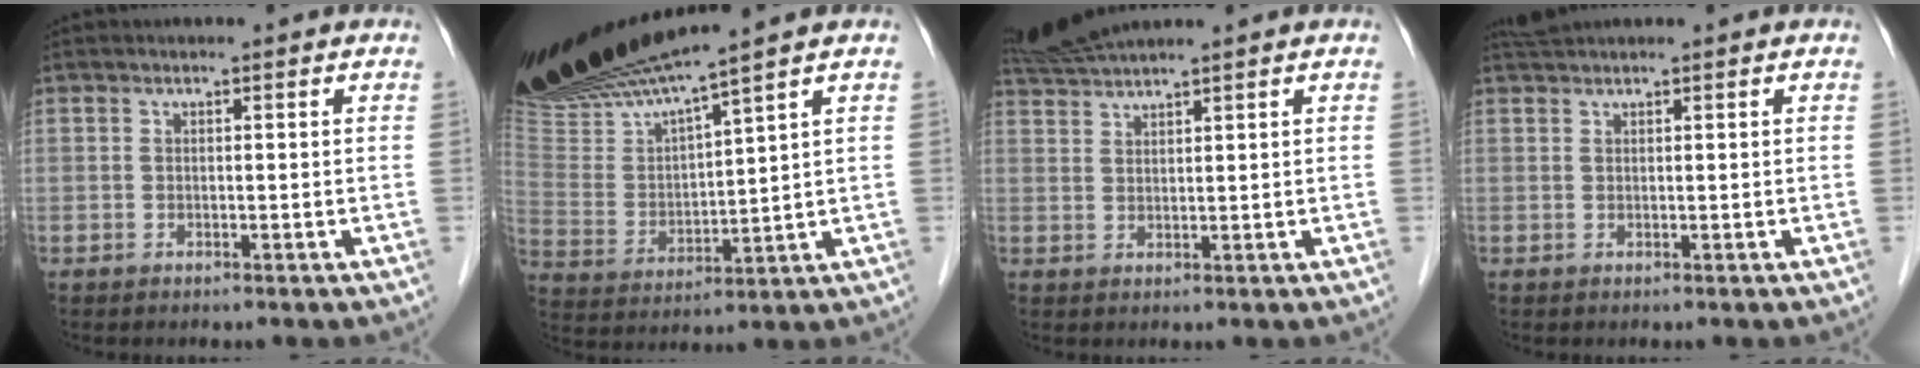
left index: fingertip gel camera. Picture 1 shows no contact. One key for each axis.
{"total": 17.1, "fx": 14.9, "fy": -0.3, "fz": 8.5, "tx": -0.168, "ty": -0.005, "tz": 0.295}
{"total": 4.3, "fx": 3.9, "fy": -1.3, "fz": 1.0, "tx": -0.026, "ty": 0.015, "tz": 0.082}
{"total": 1.3, "fx": 1.2, "fy": -0.3, "fz": 0.2, "tx": -0.006, "ty": 0.013, "tz": 0.031}